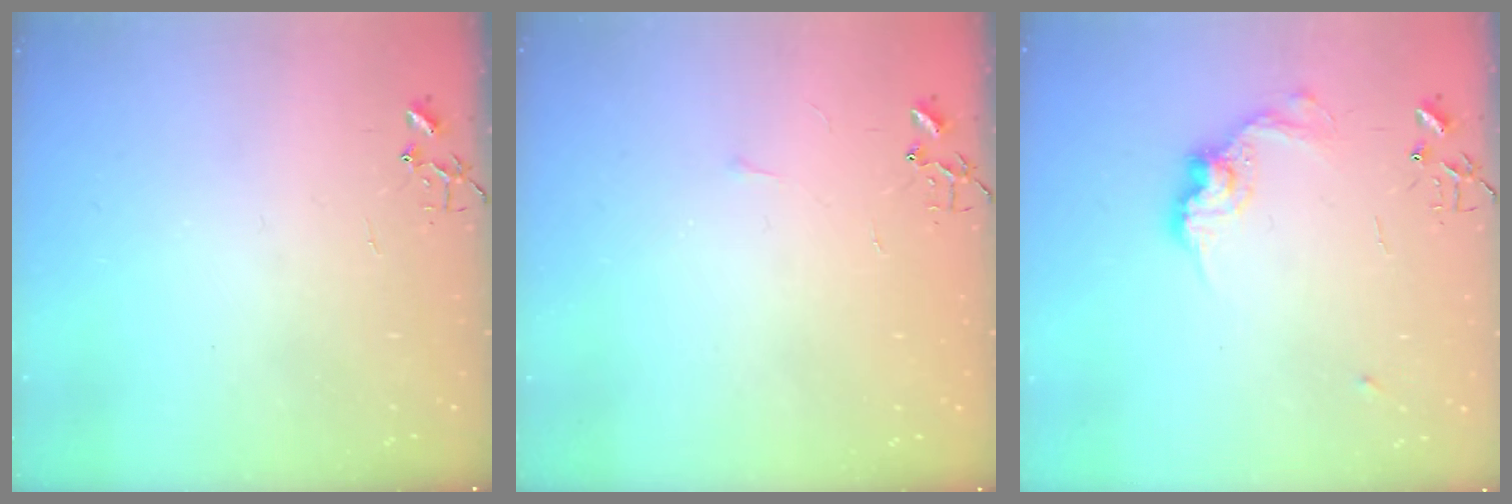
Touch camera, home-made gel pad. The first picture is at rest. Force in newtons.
{"total": 3.3, "press": 3.2, "slide": 0.5}
{"total": 11.8, "press": 11.8, "slide": 0.6}